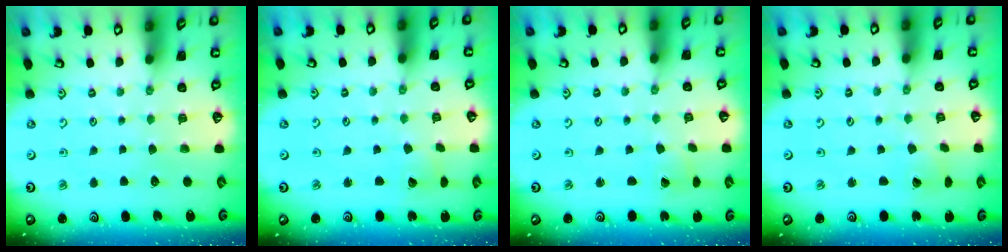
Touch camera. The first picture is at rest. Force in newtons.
{"total": 3.4, "press": 3.3, "slide": 0.3}
{"total": 0.9, "press": 0.9, "slide": 0.1}
{"total": 2.6, "press": 2.6, "slide": 0.3}